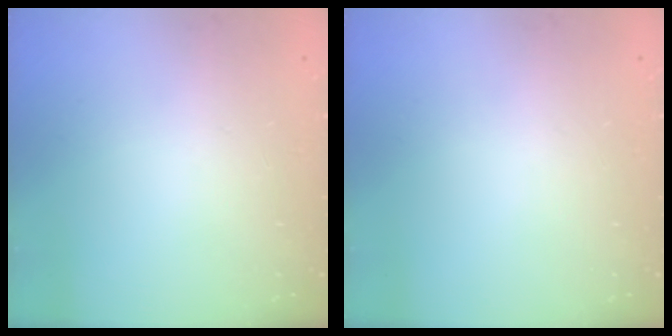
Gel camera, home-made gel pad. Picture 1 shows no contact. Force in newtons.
{"total": 0.0}